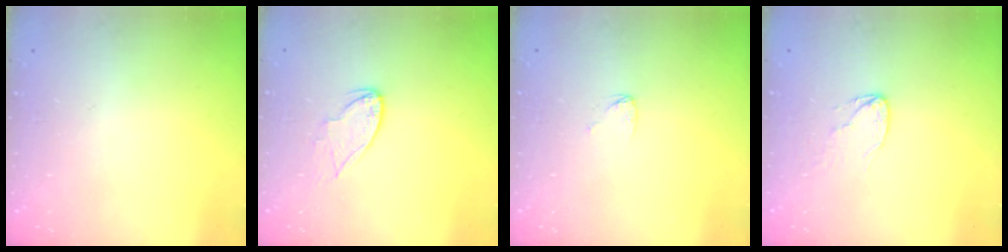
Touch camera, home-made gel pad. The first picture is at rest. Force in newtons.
{"total": 7.2, "press": 7.2, "slide": 0.4}
{"total": 3.8, "press": 3.8, "slide": 0.3}
{"total": 4.0, "press": 4.0, "slide": 0.3}